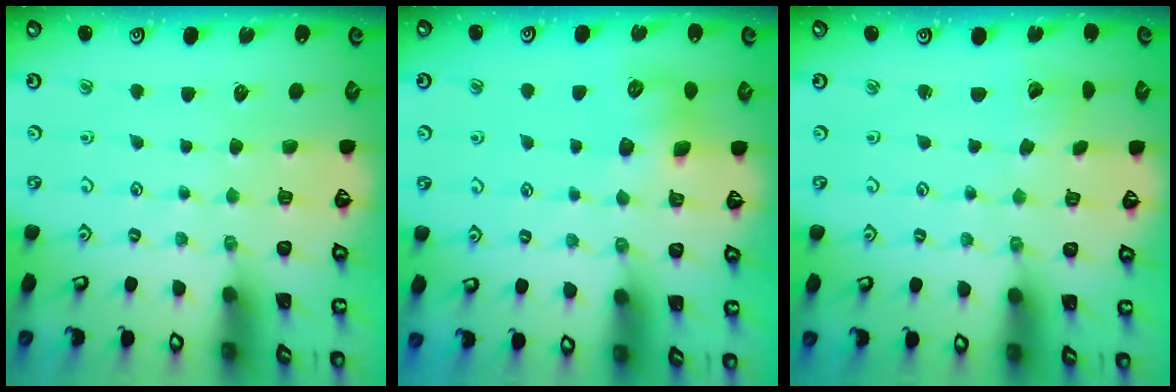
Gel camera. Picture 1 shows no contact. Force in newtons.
{"total": 8.9, "press": 8.8, "slide": 0.7}
{"total": 1.9, "press": 1.9, "slide": 0.1}